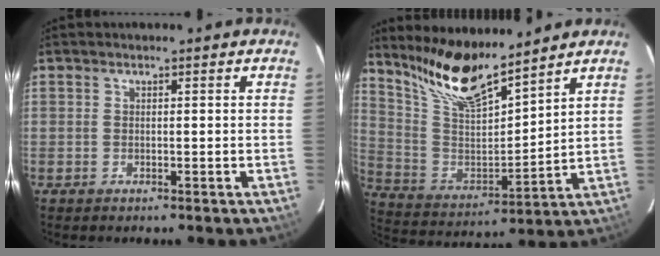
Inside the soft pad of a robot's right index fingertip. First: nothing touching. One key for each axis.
{"total": 15.0, "fx": 12.3, "fy": 2.7, "fz": 8.2, "tx": -0.165, "ty": -0.008, "tz": 0.242}